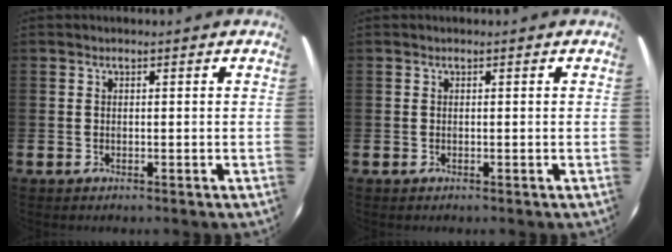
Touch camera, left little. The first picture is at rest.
{"total": 0.0}